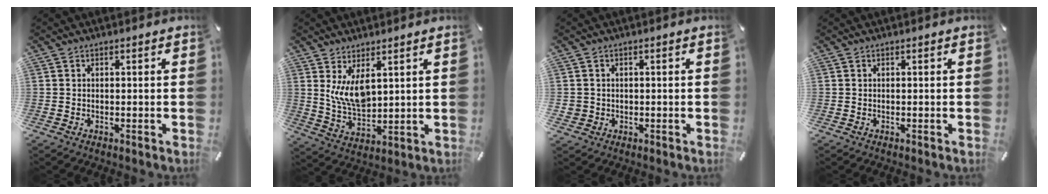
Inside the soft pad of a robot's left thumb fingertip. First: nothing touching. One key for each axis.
{"total": 8.2, "fx": 3.6, "fy": 3.9, "fz": 6.2, "tx": -0.131, "ty": -0.020, "tz": 0.066}
{"total": 2.1, "fx": 0.0, "fy": 2.1, "fz": 0.2, "tx": -0.006, "ty": 0.004, "tz": -0.003}
{"total": 0.0}